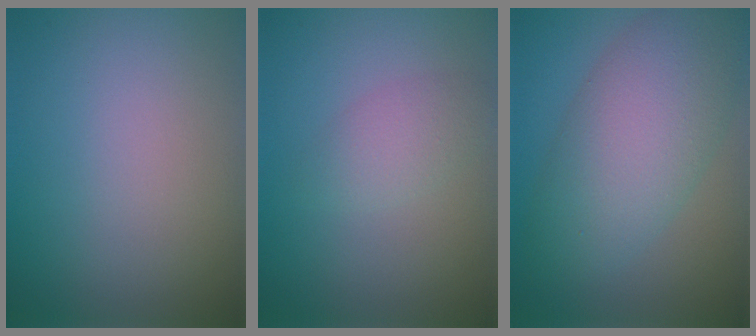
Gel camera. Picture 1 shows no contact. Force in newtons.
{"total": 2.0, "press": 2.0, "slide": 0.1}
{"total": 7.9, "press": 7.9, "slide": 0.3}